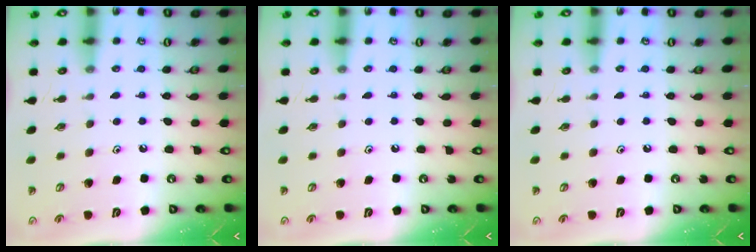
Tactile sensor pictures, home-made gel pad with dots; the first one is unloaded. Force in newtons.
{"total": 0.0}
{"total": 0.0}